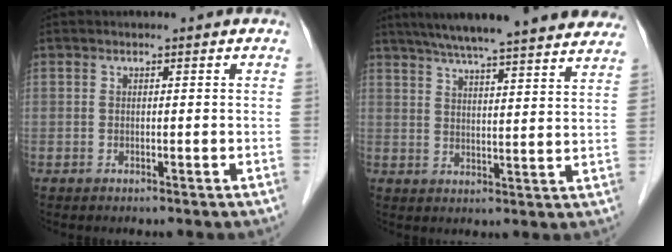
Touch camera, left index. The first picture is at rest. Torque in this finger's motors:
{"motor_torque": [0.45, -0.60, 0.80, 0.20]}